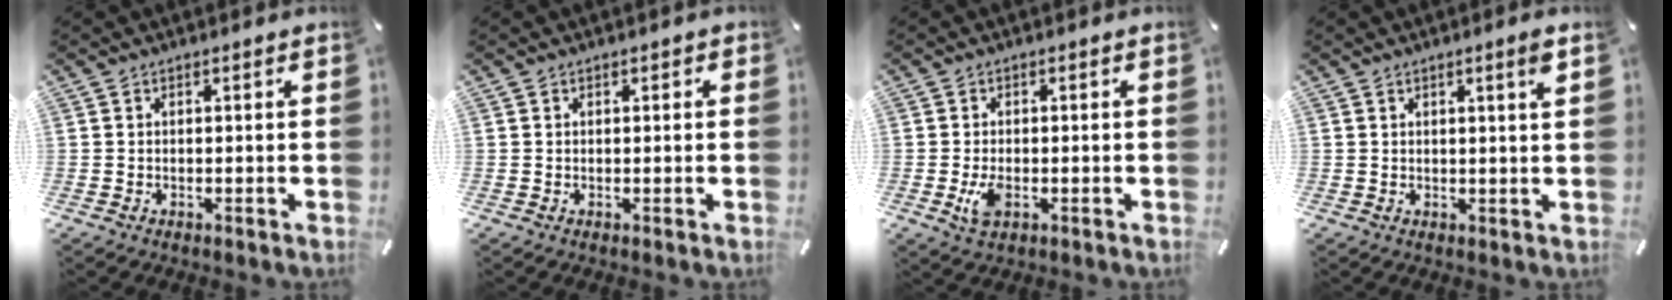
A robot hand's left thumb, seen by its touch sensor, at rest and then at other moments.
{"total": 0.7, "force": [0.1, 0.7, 0.1], "torque": [-0.003, 0.005, 0.001]}
{"total": 4.3, "force": [-1.0, 2.6, 3.3], "torque": [-0.082, -0.005, -0.021]}
{"total": 2.9, "force": [1.5, 0.2, 2.5], "torque": [-0.042, -0.003, 0.022]}